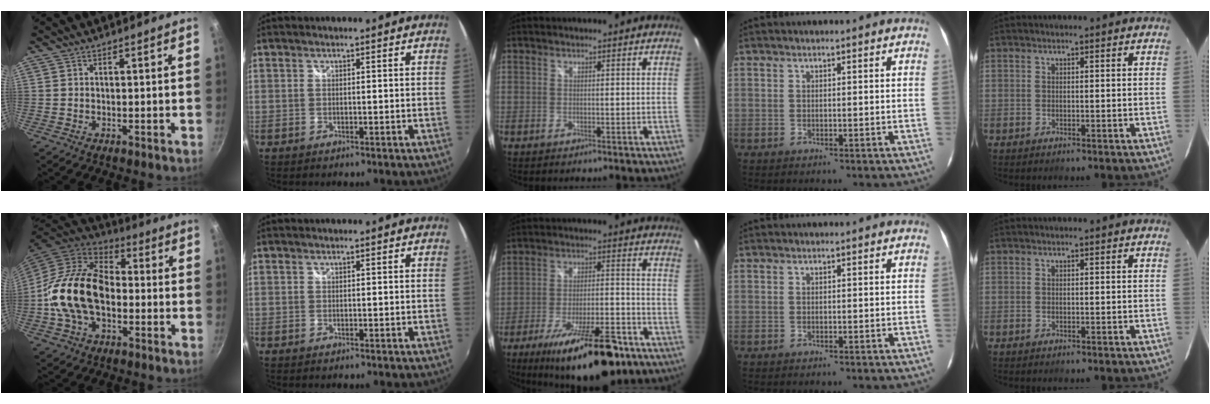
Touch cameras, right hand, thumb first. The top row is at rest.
{"thumb": {"total": 19.4, "force": [-2.3, 13.1, 14.1], "torque": [-0.228, 0.036, -0.055]}, "middle": {"total": 20.2, "force": [-13.7, 5.9, 13.6], "torque": [-0.227, -0.026, -0.201]}}